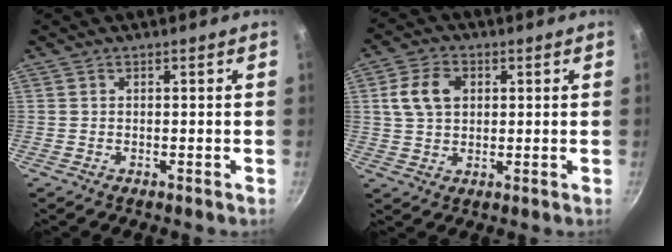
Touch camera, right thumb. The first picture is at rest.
{"total": 7.8, "force": [1.9, 5.6, 5.2], "torque": [-0.090, 0.005, 0.035]}